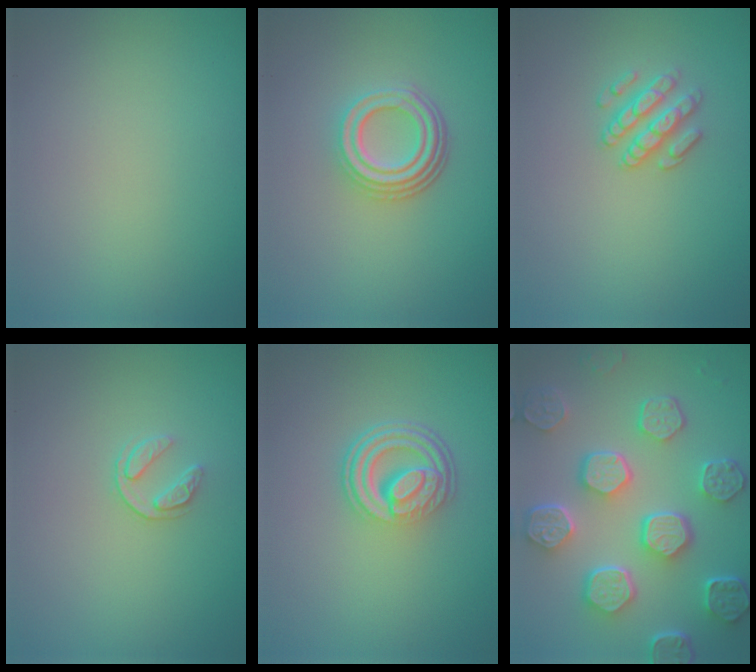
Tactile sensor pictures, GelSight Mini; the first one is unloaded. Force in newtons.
{"total": 4.5, "press": 3.3, "slide": 3.0}
{"total": 2.5, "press": 2.3, "slide": 0.9}
{"total": 1.6, "press": 1.0, "slide": 1.2}
{"total": 4.7, "press": 3.4, "slide": 3.3}
{"total": 8.1, "press": 6.1, "slide": 5.3}